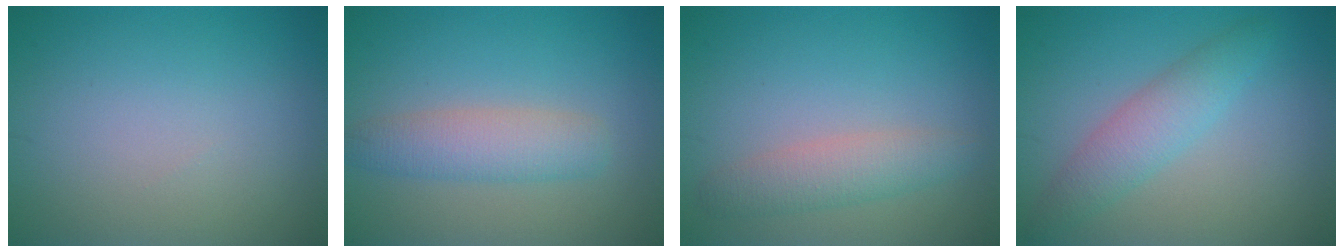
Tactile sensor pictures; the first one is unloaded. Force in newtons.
{"total": 3.5, "press": 3.5, "slide": 0.2}
{"total": 2.8, "press": 2.8, "slide": 0.1}
{"total": 3.2, "press": 3.2, "slide": 0.0}